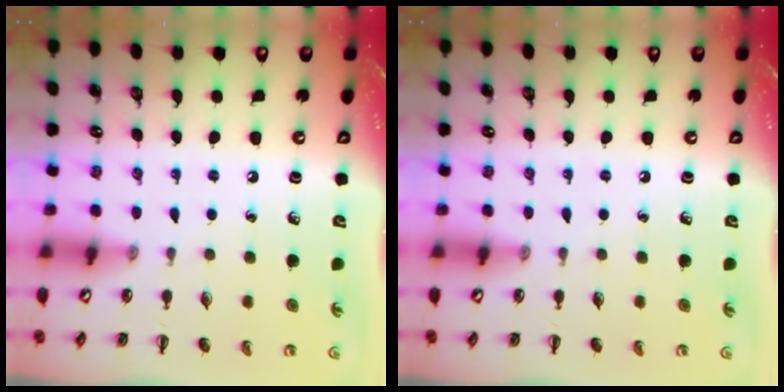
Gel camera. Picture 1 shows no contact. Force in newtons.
{"total": 0.0}